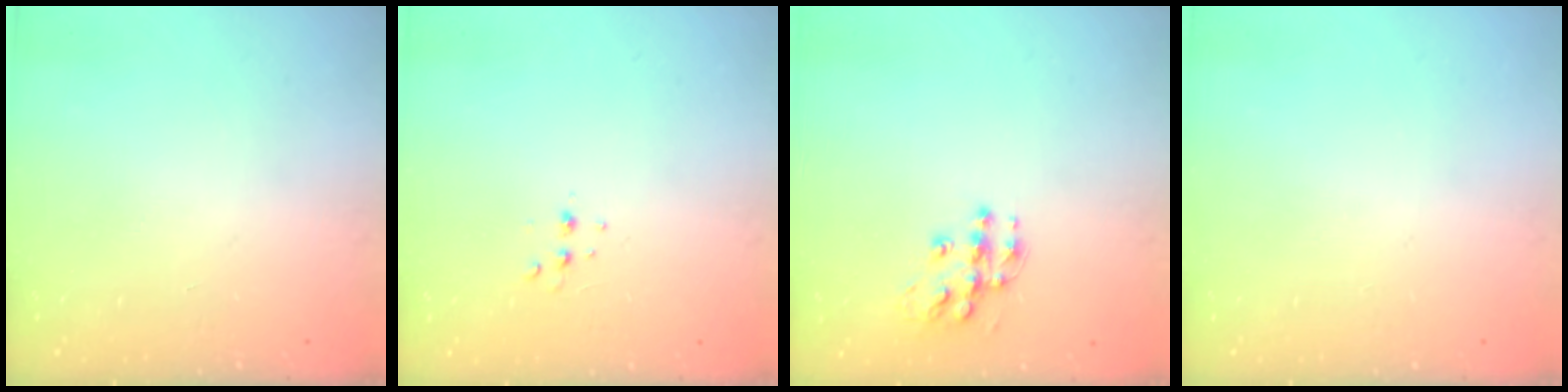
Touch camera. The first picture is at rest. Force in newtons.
{"total": 3.5, "press": 3.4, "slide": 0.5}
{"total": 10.8, "press": 10.8, "slide": 0.6}
{"total": 0.0}